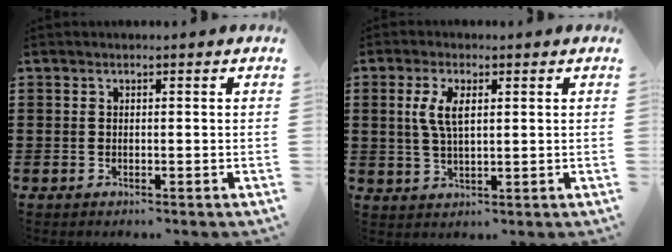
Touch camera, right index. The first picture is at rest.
{"total": 4.7, "force": [1.1, 2.0, 4.1], "torque": [-0.094, 0.006, 0.016]}